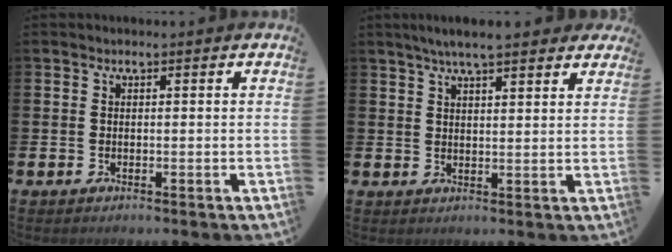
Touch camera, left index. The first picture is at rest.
{"total": 5.1, "force": [4.4, 0.7, 2.5], "torque": [-0.048, -0.011, 0.077]}